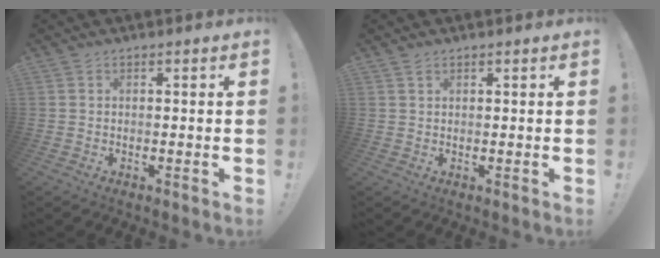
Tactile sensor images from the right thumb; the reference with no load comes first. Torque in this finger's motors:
{"motor_torque": [-0.06, -0.17, -0.07, -0.16, 0.06]}